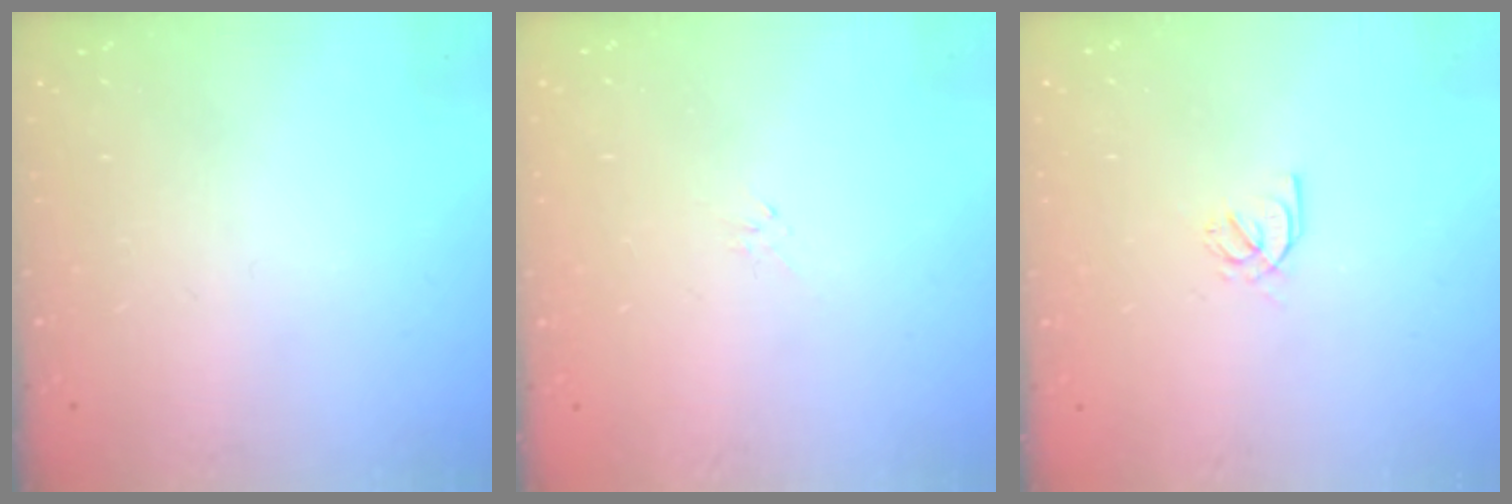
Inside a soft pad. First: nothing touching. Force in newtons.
{"total": 0.7, "press": 0.5, "slide": 0.4}
{"total": 2.6, "press": 2.6, "slide": 0.4}